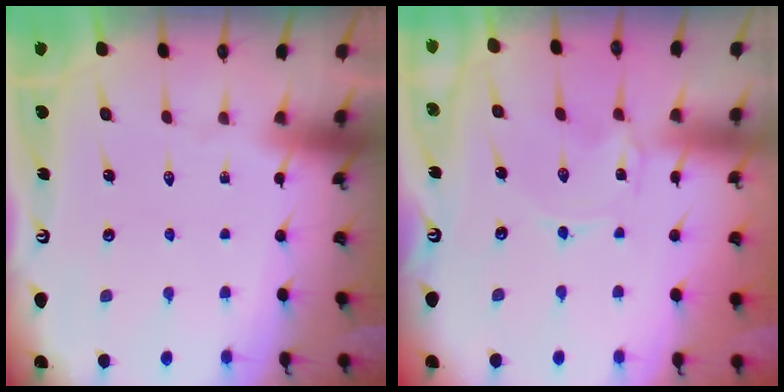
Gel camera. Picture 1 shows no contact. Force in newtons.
{"total": 0.0}